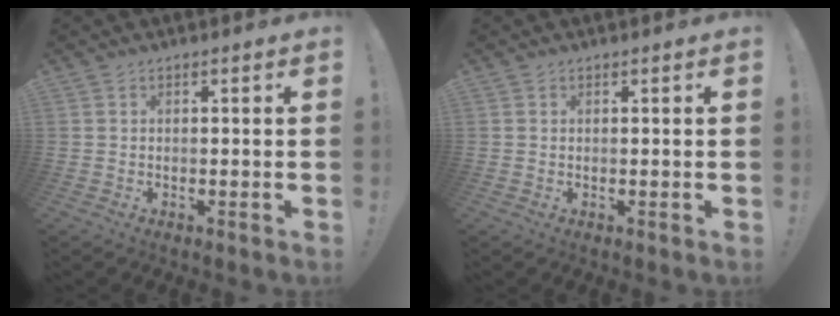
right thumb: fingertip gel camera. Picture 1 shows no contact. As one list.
[{"total": 0.0}]